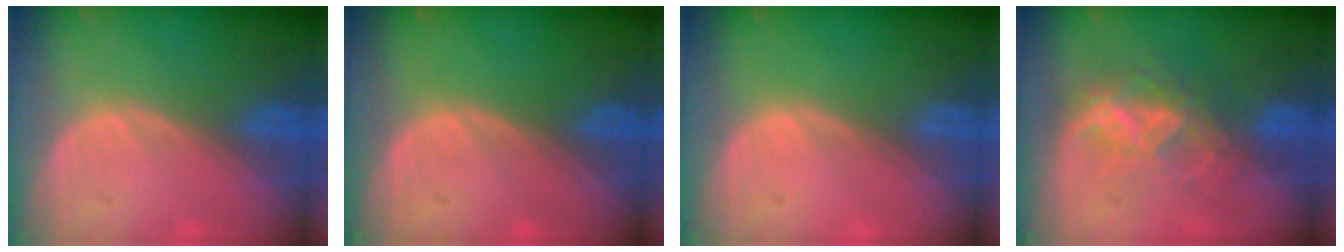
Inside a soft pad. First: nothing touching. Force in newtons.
{"total": 0.0}
{"total": 0.0}
{"total": 6.9, "press": 6.0, "slide": 3.5}